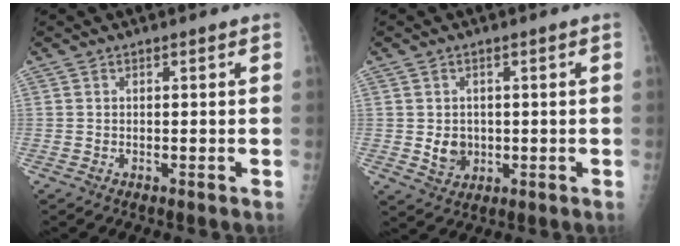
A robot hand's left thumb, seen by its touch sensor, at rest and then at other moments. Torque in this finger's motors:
{"motor_torque": [0.53, 0.57, 0.34, 0.16, 0.00]}